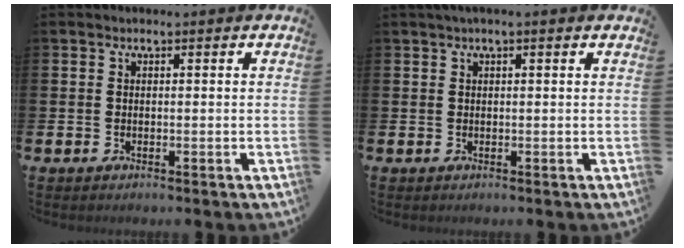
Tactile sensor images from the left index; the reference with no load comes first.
{"total": 0.8, "force": [0.6, -0.1, 0.6], "torque": [-0.008, 0.001, 0.009]}